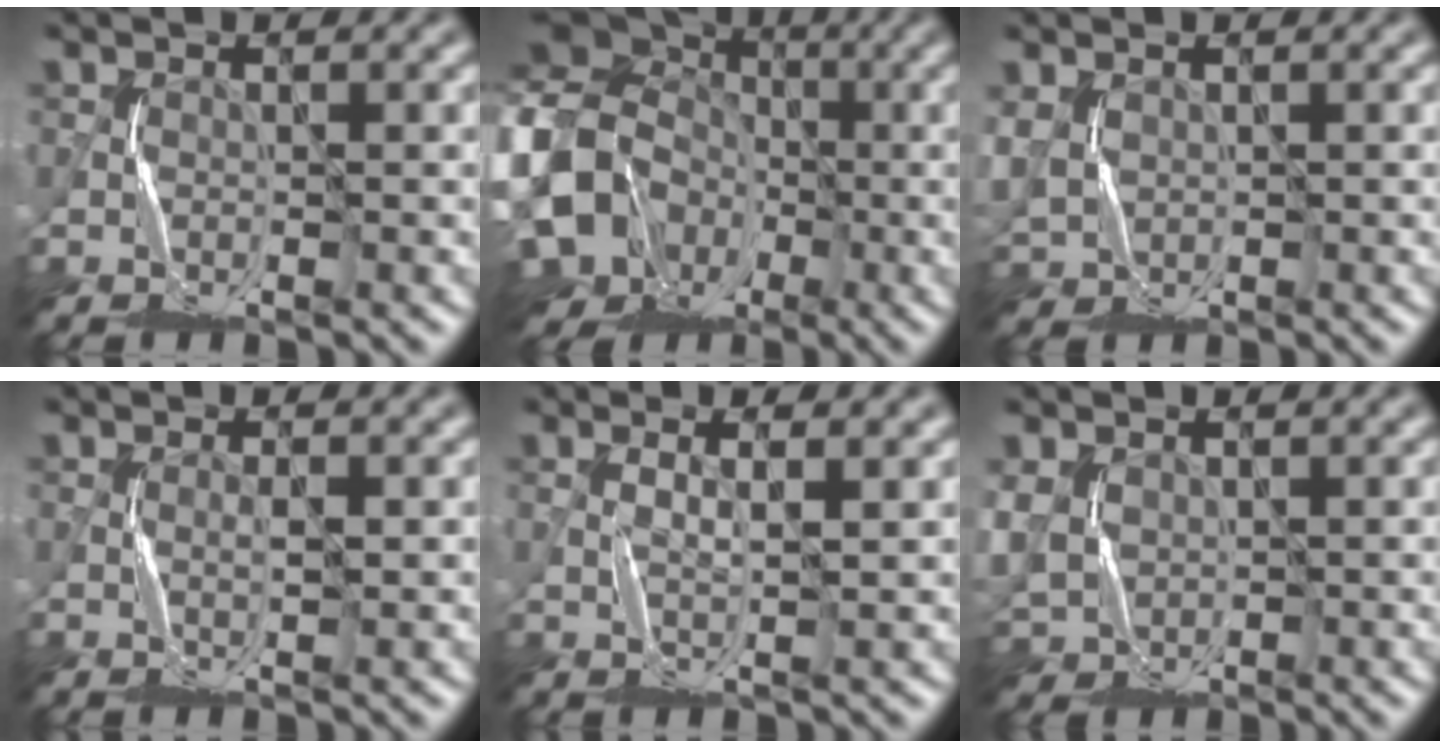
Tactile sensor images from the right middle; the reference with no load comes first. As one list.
[{"total": 19.2, "force": [-5.3, 16.7, 7.8], "torque": [-0.183, -0.027, -0.128]}, {"total": 2.9, "force": [0.4, 2.5, 1.5], "torque": [-0.052, -0.003, 0.014]}, {"total": 0.9, "force": [0.0, -0.1, 0.9], "torque": [-0.022, 0.000, 0.002]}, {"total": 1.7, "force": [0.6, -0.1, 1.6], "torque": [-0.031, 0.002, 0.013]}, {"total": 4.0, "force": [0.3, 3.3, 2.1], "torque": [-0.068, -0.005, 0.009]}]